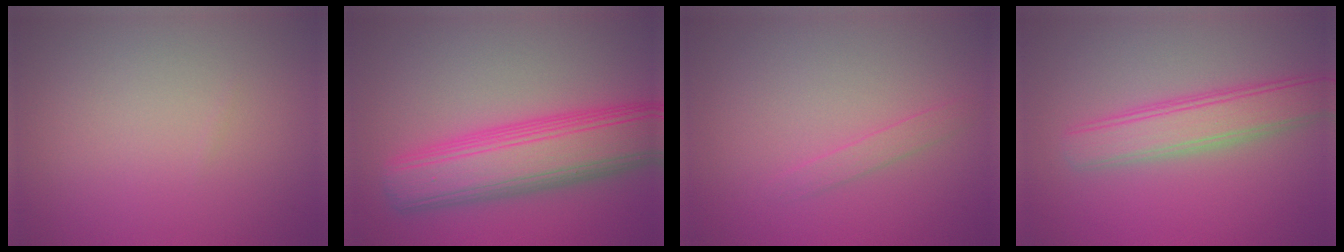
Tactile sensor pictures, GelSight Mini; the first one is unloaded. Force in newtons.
{"total": 8.9, "press": 8.9, "slide": 0.3}
{"total": 1.1, "press": 1.1, "slide": 0.0}
{"total": 4.4, "press": 4.4, "slide": 0.1}